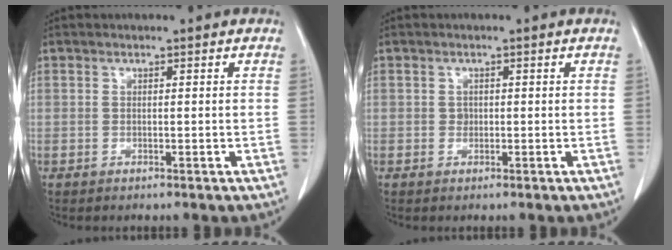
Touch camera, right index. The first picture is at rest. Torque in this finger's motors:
{"motor_torque": [0.04, 0.00, 0.00, 0.01]}